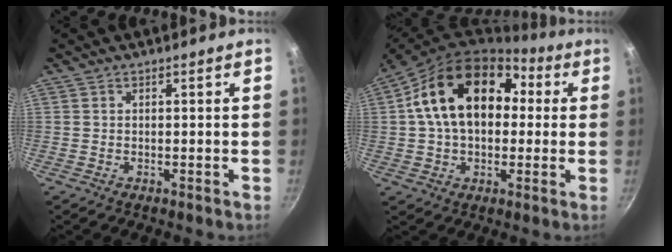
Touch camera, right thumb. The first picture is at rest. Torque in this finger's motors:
{"motor_torque": [0.57, 4.44, 2.14, 0.42, 0.22]}